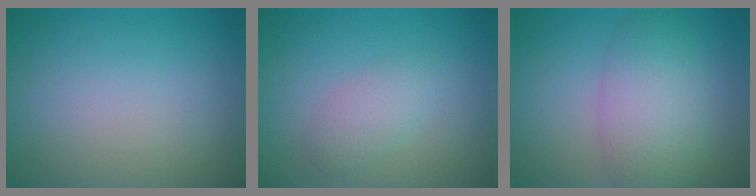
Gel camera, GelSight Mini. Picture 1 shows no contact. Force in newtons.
{"total": 2.2, "press": 2.2, "slide": 0.0}
{"total": 5.4, "press": 5.4, "slide": 0.2}